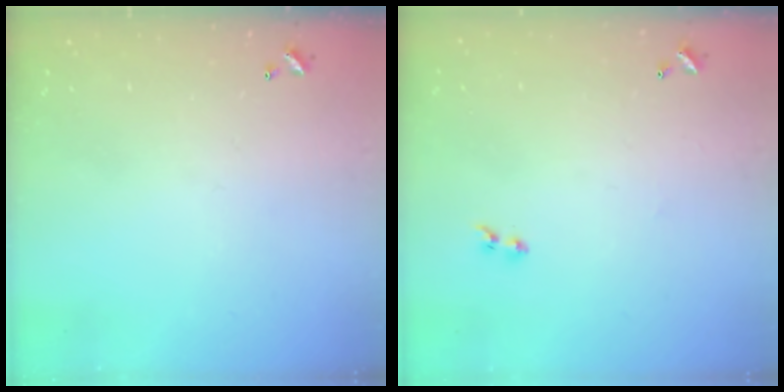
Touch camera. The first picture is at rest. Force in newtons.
{"total": 2.0, "press": 1.7, "slide": 1.0}